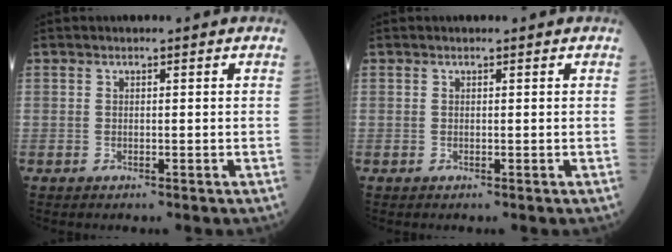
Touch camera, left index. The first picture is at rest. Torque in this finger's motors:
{"motor_torque": [0.01, -0.11, 0.00, -0.01]}